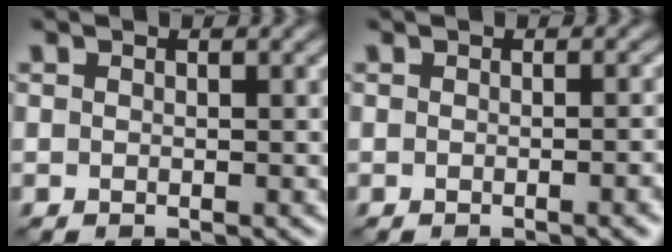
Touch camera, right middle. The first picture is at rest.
{"total": 2.7, "force": [-0.8, 1.0, 2.4], "torque": [-0.017, 0.001, -0.006]}